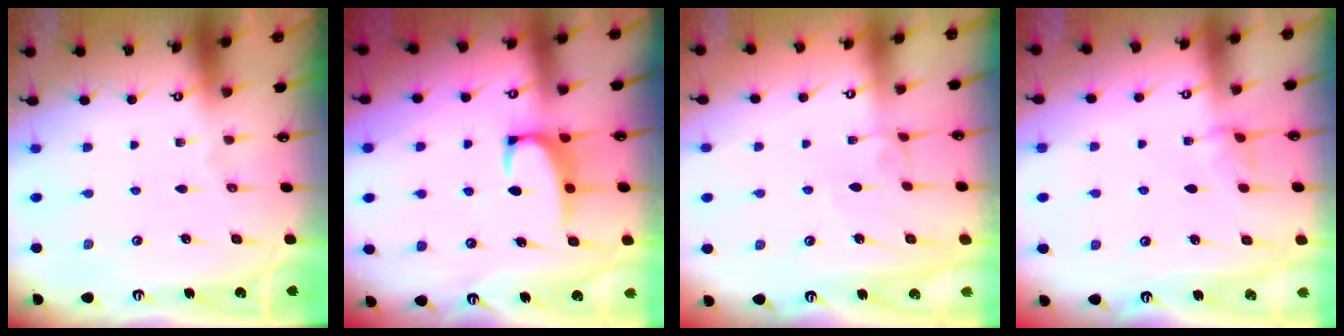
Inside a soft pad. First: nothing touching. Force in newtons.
{"total": 2.4, "press": 2.3, "slide": 0.7}
{"total": 2.8, "press": 2.8, "slide": 0.2}
{"total": 2.8, "press": 2.8, "slide": 0.4}